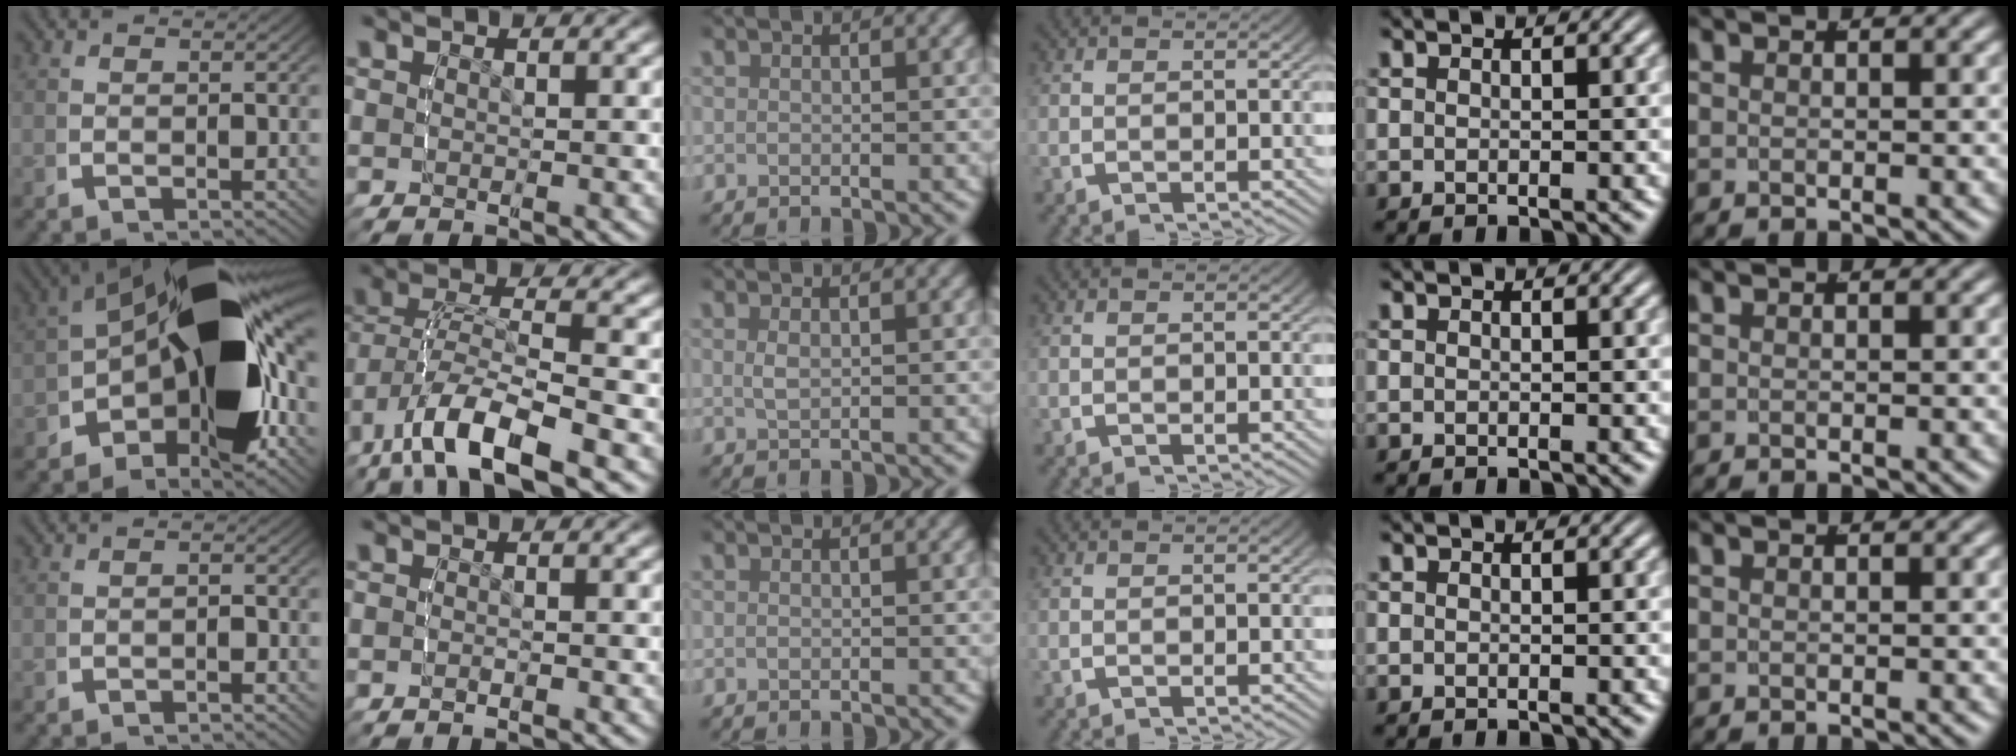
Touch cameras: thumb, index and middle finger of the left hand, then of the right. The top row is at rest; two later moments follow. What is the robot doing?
{"motion": "lift_and_place", "object": "legos"}